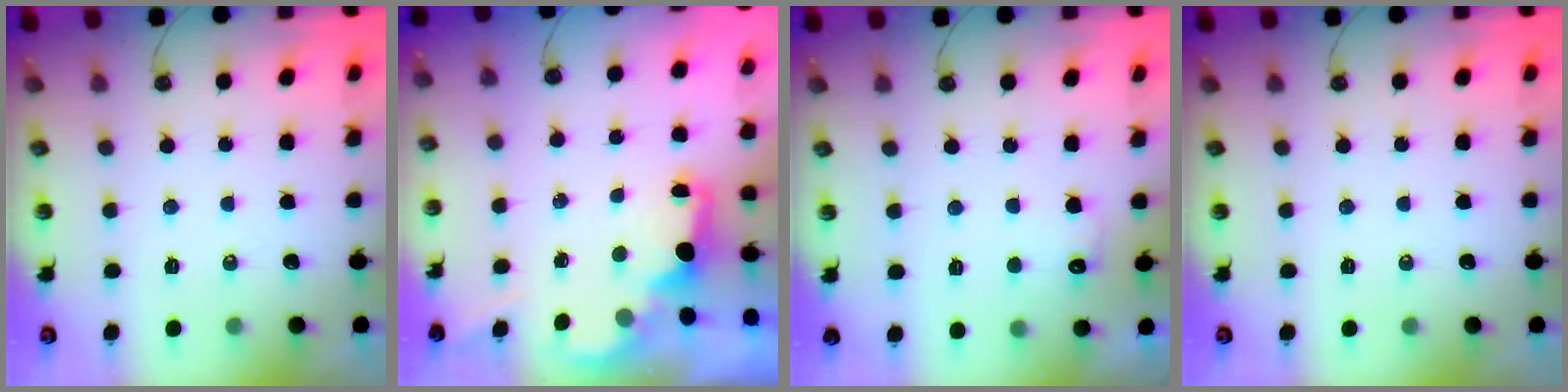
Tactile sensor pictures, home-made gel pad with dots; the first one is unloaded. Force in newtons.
{"total": 1.8, "press": 1.7, "slide": 0.8}
{"total": 6.7, "press": 6.7, "slide": 0.5}
{"total": 0.0}